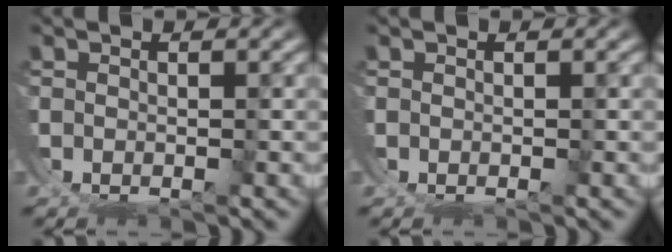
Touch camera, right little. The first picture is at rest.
{"total": 0.0}